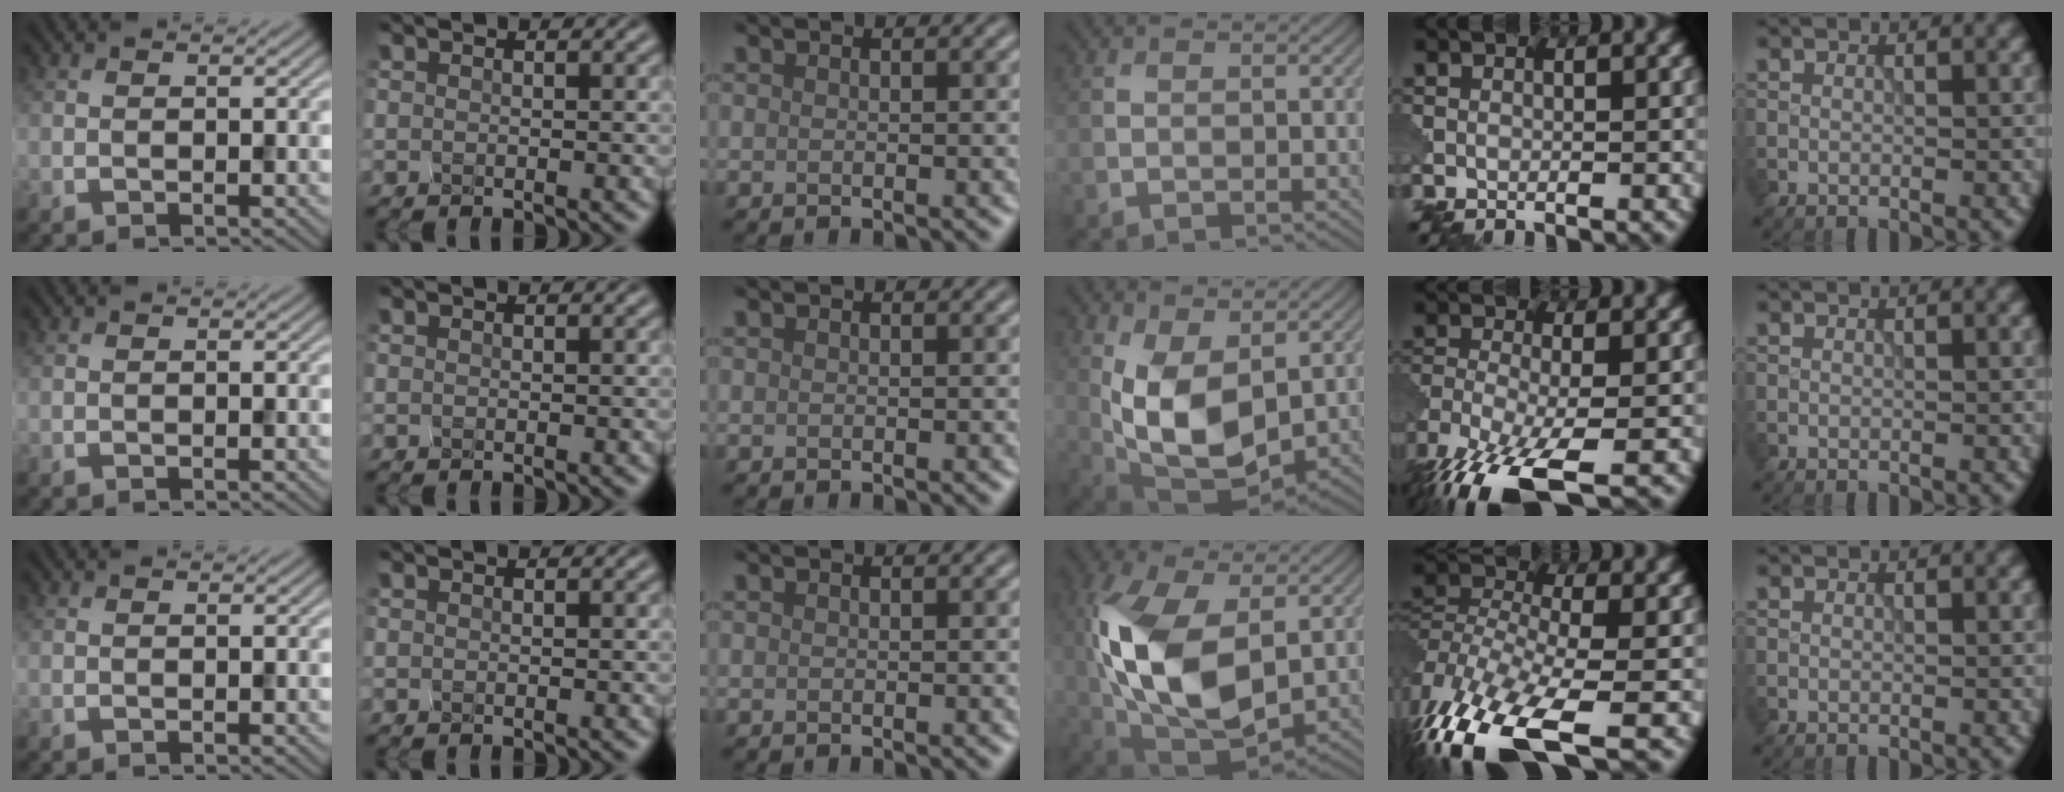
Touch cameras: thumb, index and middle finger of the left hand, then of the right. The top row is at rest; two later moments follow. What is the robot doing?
{"motion": "squeeze", "object": "clothespin"}